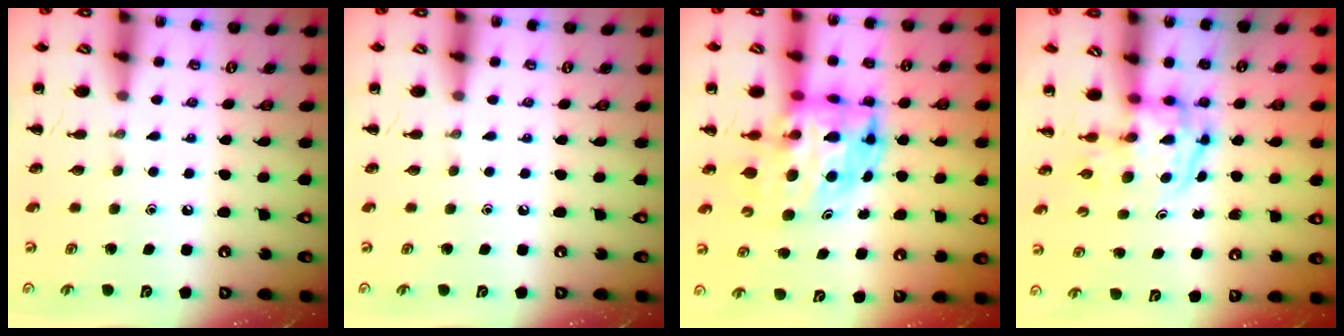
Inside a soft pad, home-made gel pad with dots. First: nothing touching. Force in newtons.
{"total": 0.0}
{"total": 11.0, "press": 10.6, "slide": 3.0}
{"total": 3.9, "press": 3.8, "slide": 0.6}